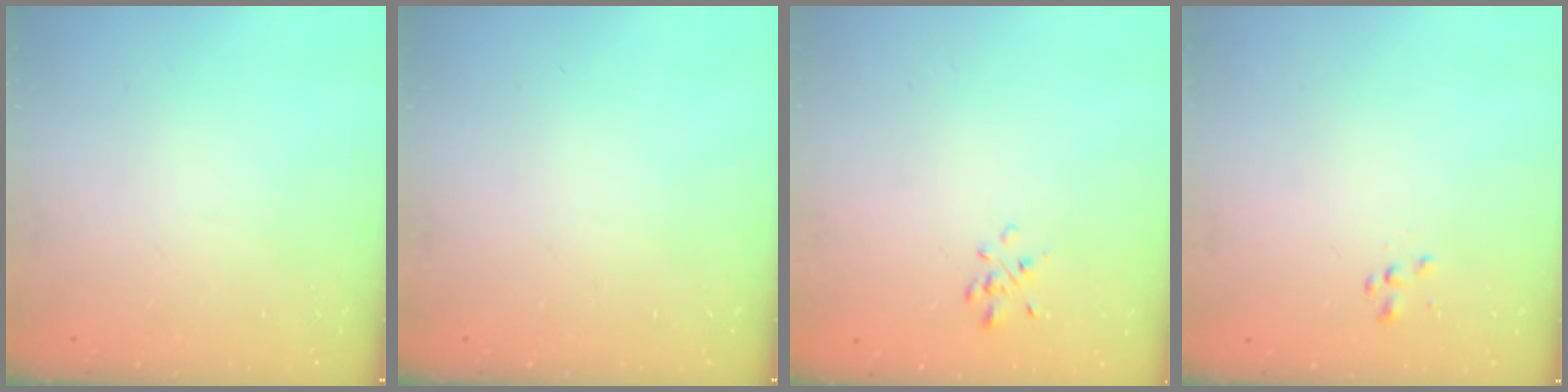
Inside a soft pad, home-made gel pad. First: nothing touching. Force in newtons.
{"total": 0.0}
{"total": 1.6, "press": 1.5, "slide": 0.6}
{"total": 1.5, "press": 1.4, "slide": 0.5}